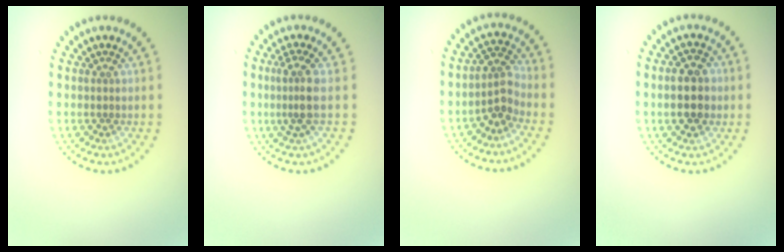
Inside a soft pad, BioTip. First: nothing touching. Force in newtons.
{"total": 2.5, "press": 1.8, "slide": 1.8}
{"total": 2.5, "press": 2.0, "slide": 1.6}
{"total": 3.7, "press": 3.7, "slide": 0.1}